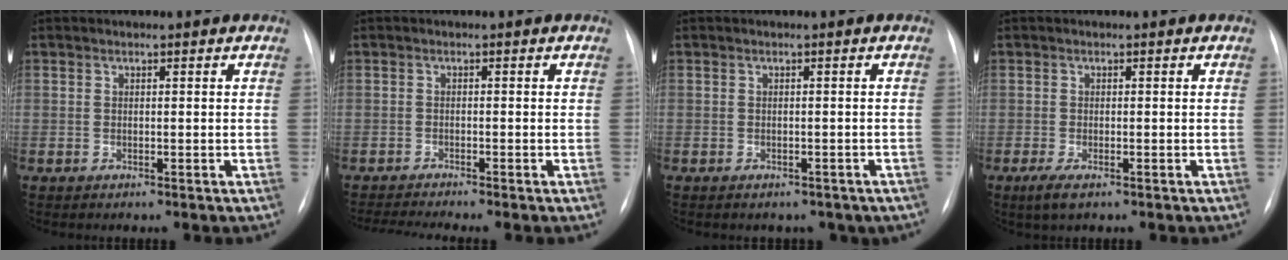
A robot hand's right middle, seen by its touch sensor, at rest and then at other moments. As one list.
[{"total": 4.6, "force": [-4.1, -1.2, 1.7], "torque": [-0.029, -0.013, -0.068]}, {"total": 6.7, "force": [-5.3, 3.4, 2.2], "torque": [-0.023, 0.013, -0.049]}, {"total": 2.5, "force": [-1.4, 0.7, 2.0], "torque": [-0.045, -0.006, -0.023]}]